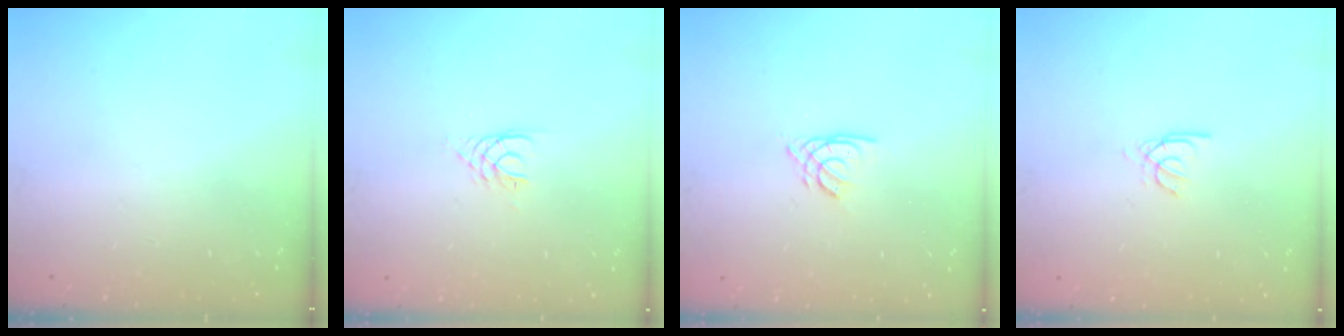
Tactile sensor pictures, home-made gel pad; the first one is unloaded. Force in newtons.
{"total": 3.2, "press": 3.2, "slide": 0.4}
{"total": 2.2, "press": 2.2, "slide": 0.0}
{"total": 2.4, "press": 2.4, "slide": 0.3}